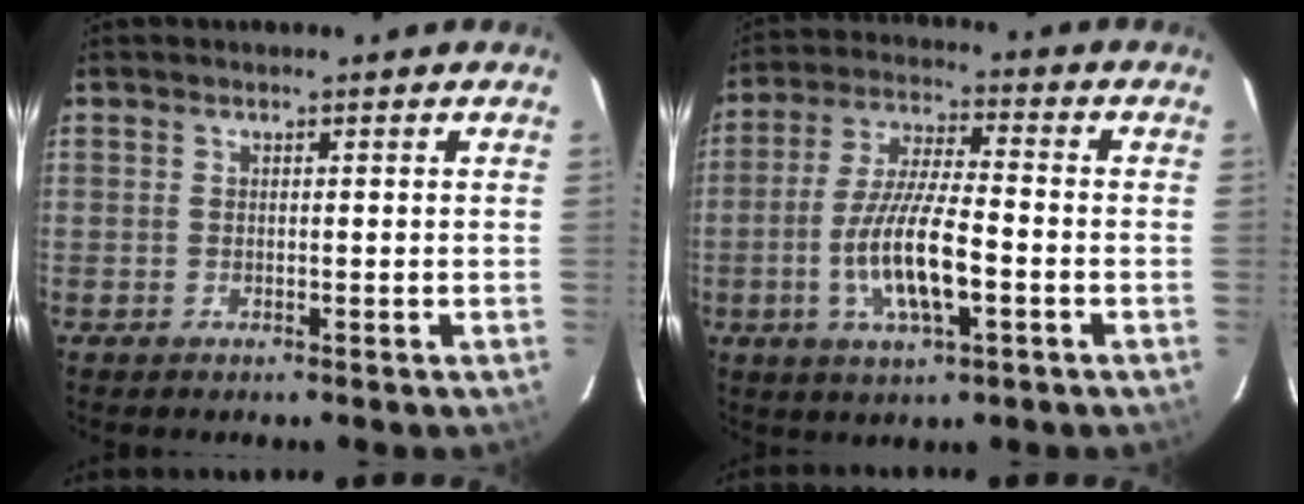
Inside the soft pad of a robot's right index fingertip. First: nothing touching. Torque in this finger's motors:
{"motor_torque": [0.56, -0.20, 0.43, 0.21]}